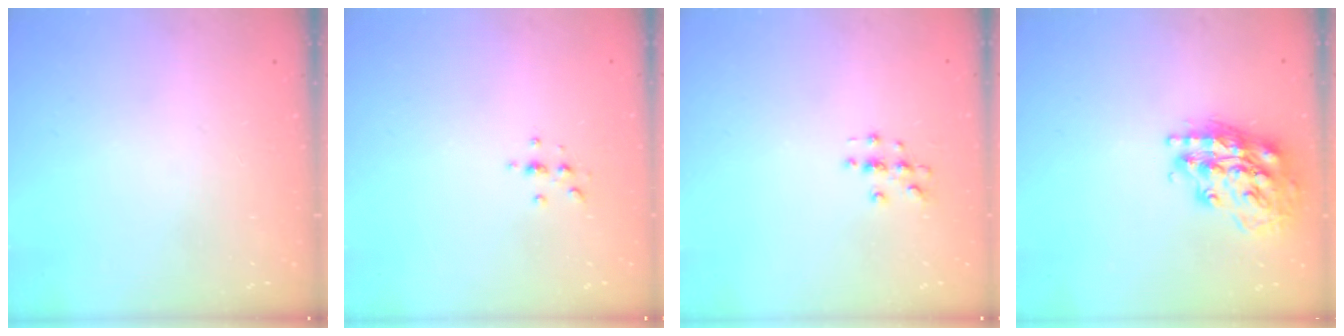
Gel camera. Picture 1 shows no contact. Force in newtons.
{"total": 2.3, "press": 2.3, "slide": 0.2}
{"total": 2.7, "press": 2.7, "slide": 0.3}
{"total": 18.4, "press": 18.3, "slide": 1.7}